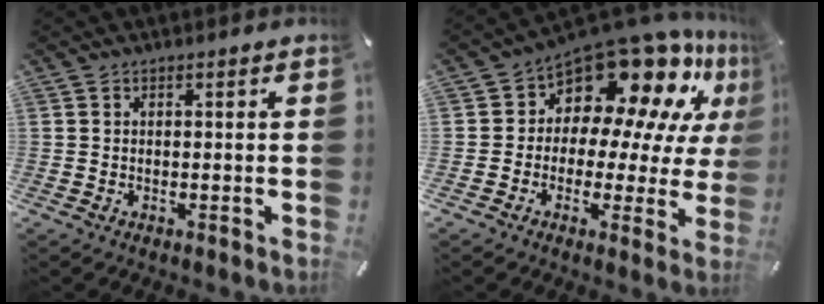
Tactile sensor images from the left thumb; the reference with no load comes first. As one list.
[{"total": 15.8, "force": [11.1, 8.1, 7.7], "torque": [-0.133, -0.094, 0.192]}]